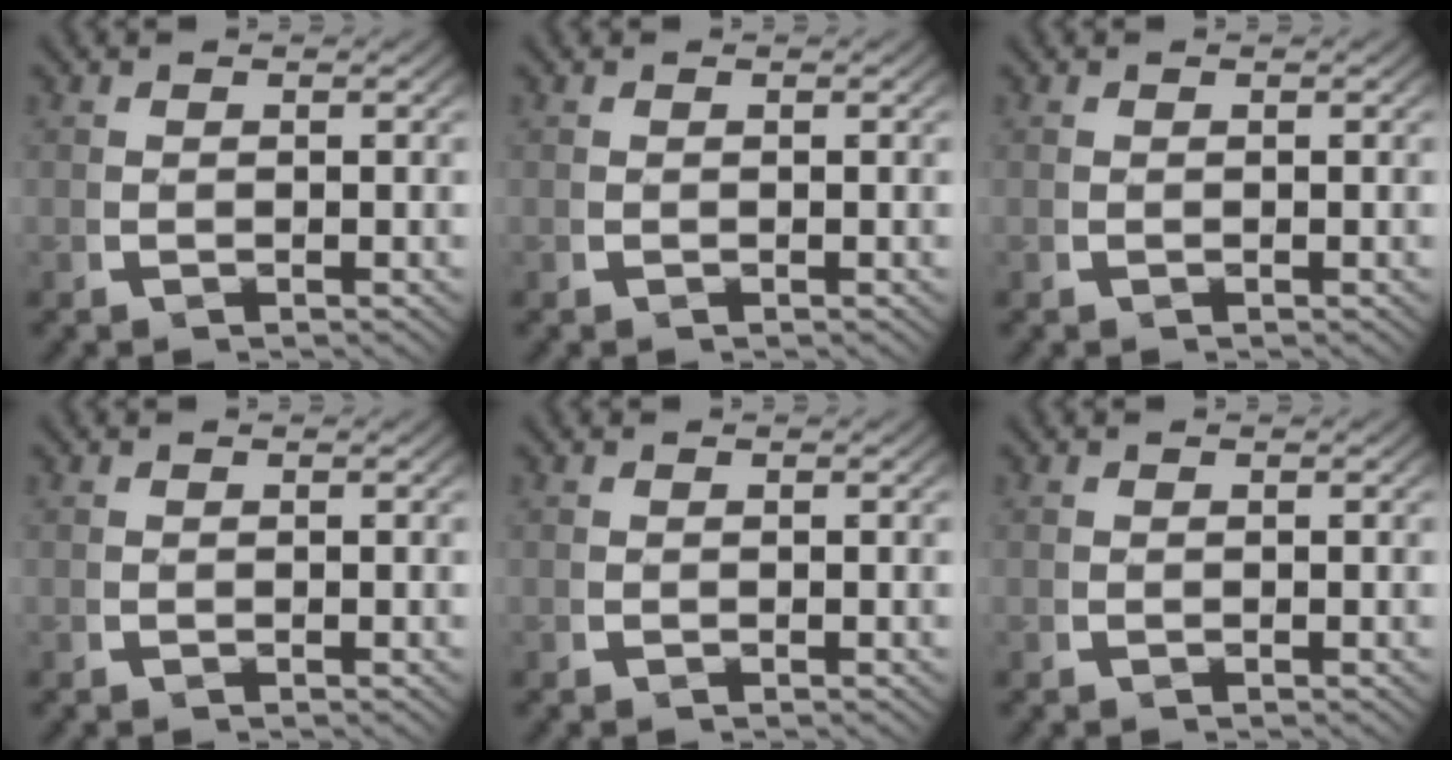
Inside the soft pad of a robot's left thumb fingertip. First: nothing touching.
{"total": 0.0}
{"total": 0.0}
{"total": 0.0}
{"total": 0.0}
{"total": 0.0}